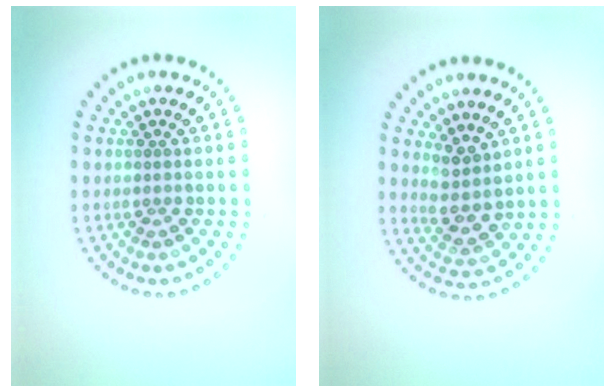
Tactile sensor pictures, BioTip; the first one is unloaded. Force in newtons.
{"total": 2.5, "press": 1.9, "slide": 1.6}